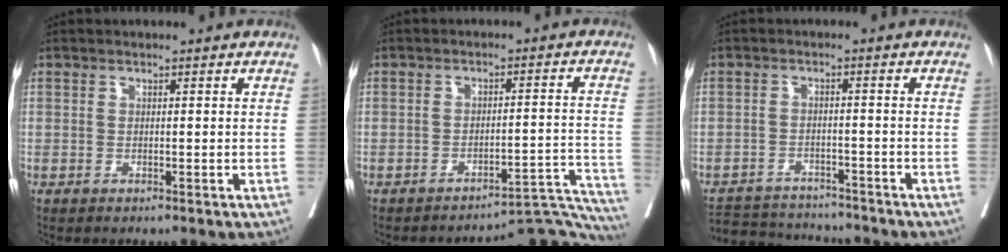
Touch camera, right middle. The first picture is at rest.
{"total": 12.7, "force": [-12.7, -0.2, 0.3], "torque": [0.032, 0.029, -0.153]}
{"total": 9.2, "force": [-8.9, 2.2, 1.1], "torque": [-0.018, 0.007, -0.131]}